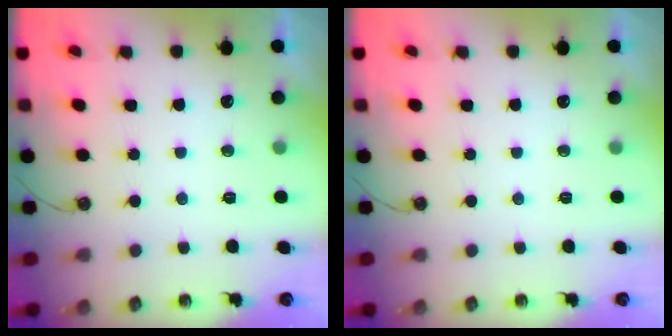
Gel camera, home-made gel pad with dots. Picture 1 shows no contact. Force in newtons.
{"total": 0.0}